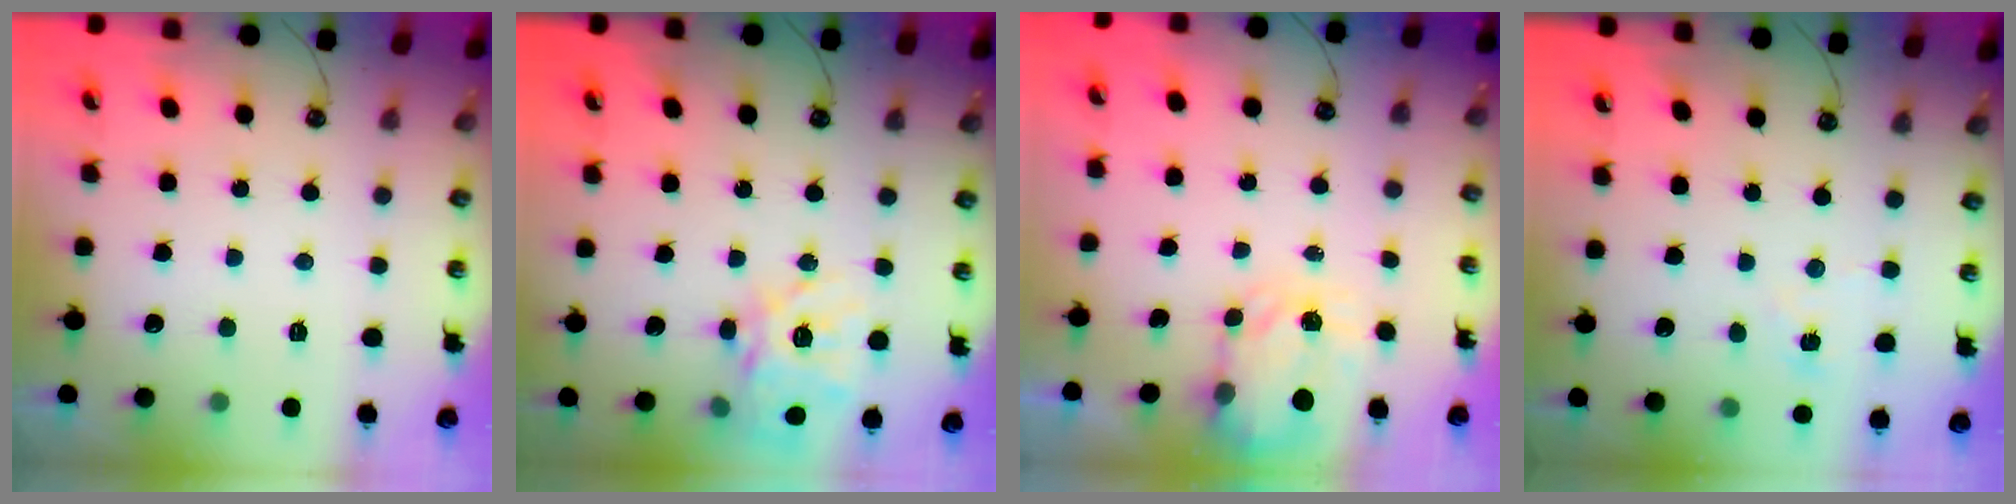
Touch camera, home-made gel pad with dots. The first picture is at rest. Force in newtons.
{"total": 17.9, "press": 17.7, "slide": 2.7}
{"total": 3.7, "press": 3.7, "slide": 0.5}
{"total": 3.9, "press": 3.9, "slide": 0.3}